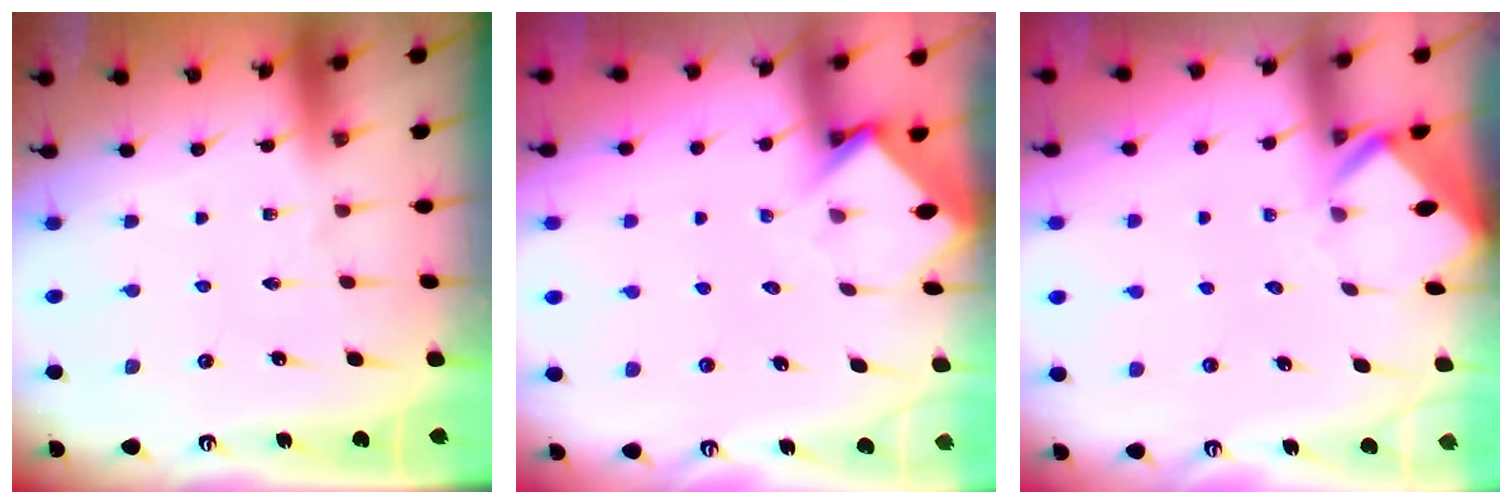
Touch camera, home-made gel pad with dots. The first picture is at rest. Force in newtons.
{"total": 3.6, "press": 3.6, "slide": 0.2}
{"total": 2.5, "press": 2.5, "slide": 0.1}